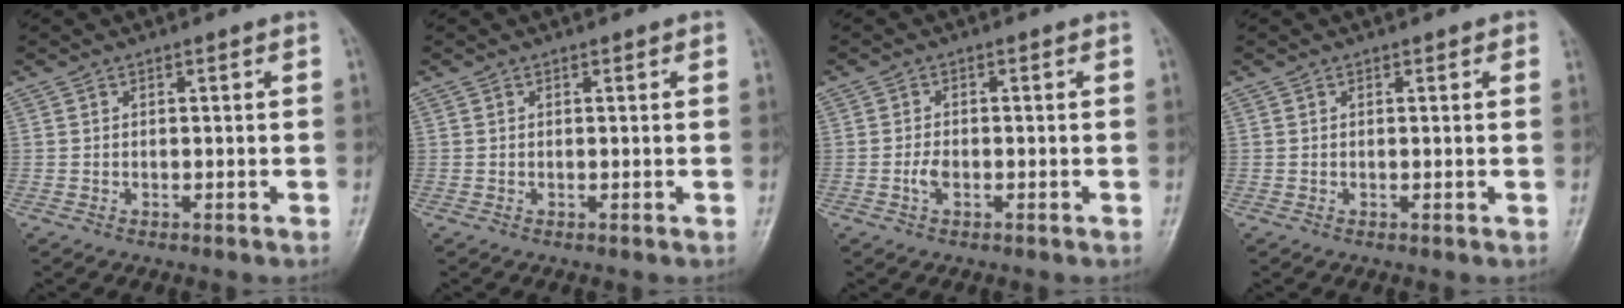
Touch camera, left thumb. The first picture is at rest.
{"total": 0.6, "force": [0.4, 0.3, 0.4], "torque": [-0.006, -0.001, 0.001]}
{"total": 2.1, "force": [-0.7, 1.1, 1.6], "torque": [-0.031, 0.003, -0.015]}
{"total": 1.0, "force": [0.6, 0.5, 0.7], "torque": [-0.005, -0.001, 0.002]}